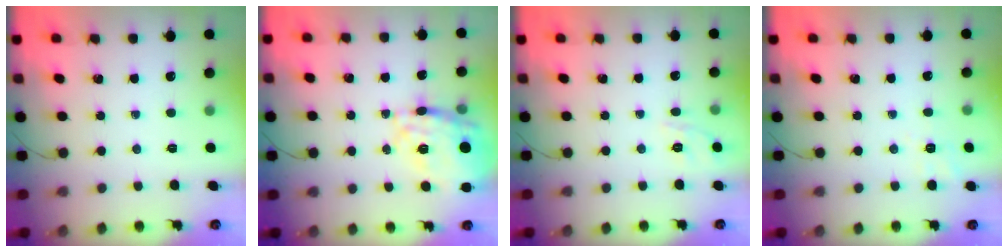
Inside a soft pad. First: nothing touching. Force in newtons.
{"total": 25.3, "press": 25.1, "slide": 3.0}
{"total": 8.5, "press": 8.3, "slide": 1.9}
{"total": 2.2, "press": 0.9, "slide": 2.0}